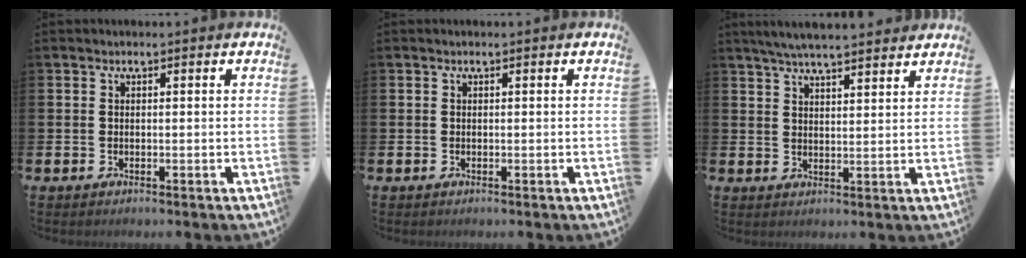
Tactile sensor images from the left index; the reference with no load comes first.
{"total": 0.0}
{"total": 5.3, "force": [5.1, 0.4, 1.4], "torque": [-0.038, -0.017, 0.093]}